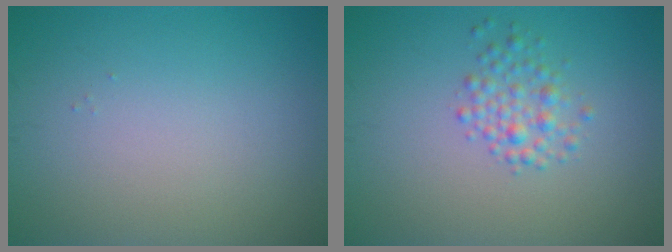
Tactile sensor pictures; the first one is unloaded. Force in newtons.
{"total": 2.2, "press": 2.2, "slide": 0.1}